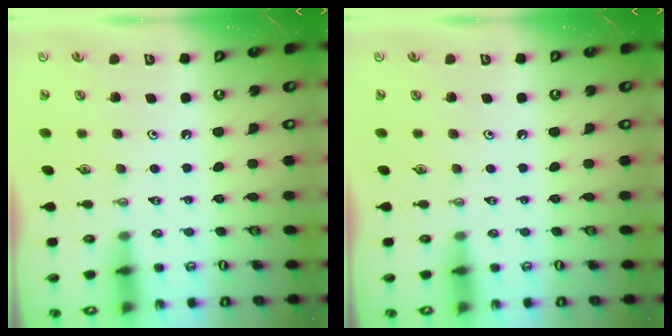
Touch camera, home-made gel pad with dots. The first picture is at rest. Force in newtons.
{"total": 0.0}